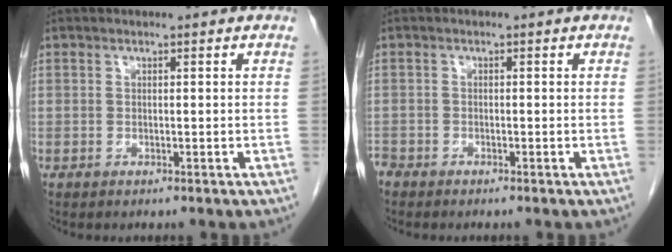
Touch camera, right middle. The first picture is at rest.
{"total": 1.5, "force": [-1.4, 0.5, 0.1], "torque": [-0.004, -0.003, -0.025]}